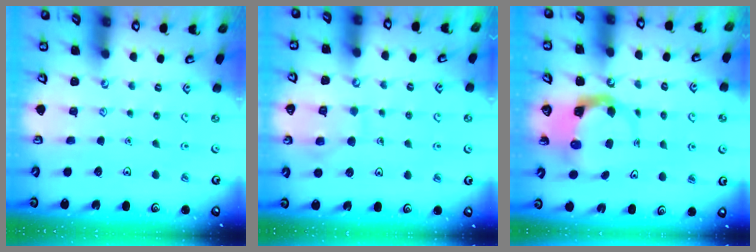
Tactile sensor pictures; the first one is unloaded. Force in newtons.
{"total": 8.8, "press": 8.7, "slide": 0.7}
{"total": 3.9, "press": 3.9, "slide": 0.6}